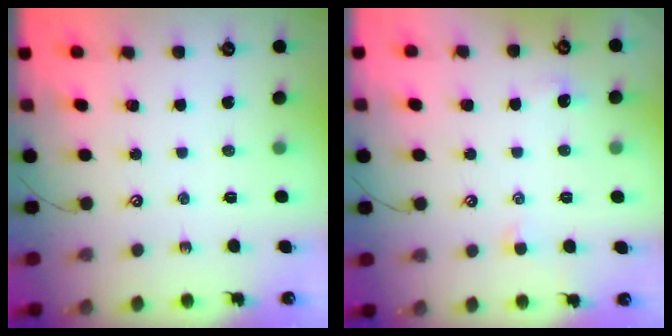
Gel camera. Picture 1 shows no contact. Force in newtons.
{"total": 1.0, "press": 0.9, "slide": 0.6}